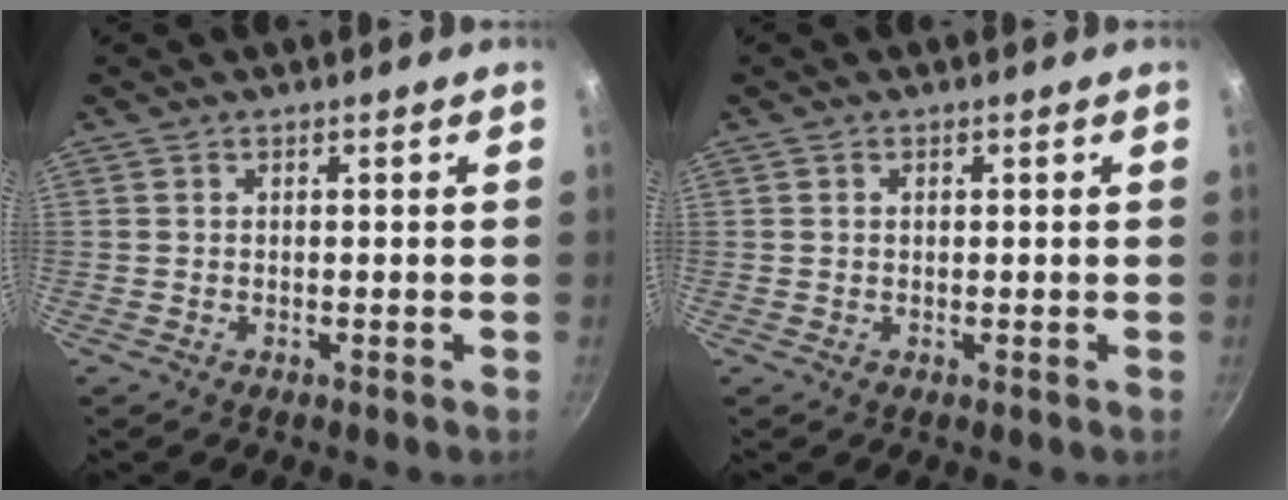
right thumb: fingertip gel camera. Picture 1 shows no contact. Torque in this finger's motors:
{"motor_torque": [-0.30, 0.11, -0.35, 0.29, 0.06]}